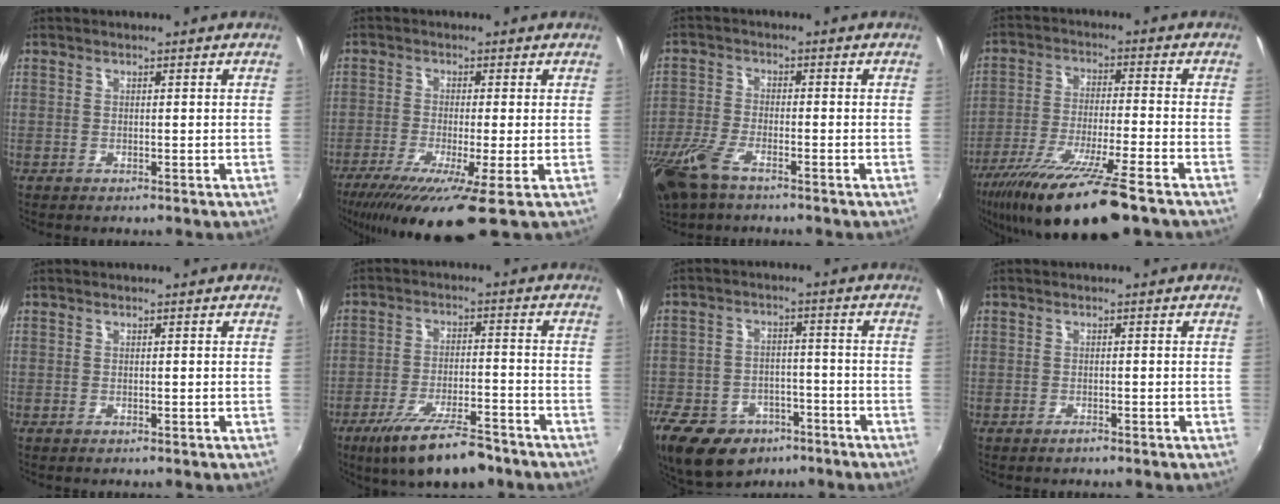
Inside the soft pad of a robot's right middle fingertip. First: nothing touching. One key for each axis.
{"total": 11.5, "fx": -6.3, "fy": 0.7, "fz": 9.6, "tx": -0.200, "ty": -0.048, "tz": -0.112}
{"total": 10.3, "fx": -6.8, "fy": 4.0, "fz": 6.7, "tx": -0.169, "ty": -0.026, "tz": -0.140}
{"total": 18.5, "fx": -13.2, "fy": 1.6, "fz": 12.8, "tx": -0.245, "ty": -0.048, "tz": -0.225}
{"total": 0.0}
{"total": 12.7, "fx": -9.3, "fy": 3.3, "fz": 8.0, "tx": -0.163, "ty": -0.024, "tz": -0.153}
{"total": 19.1, "fx": -11.3, "fy": 12.6, "fz": 8.8, "tx": -0.227, "ty": -0.007, "tz": -0.168}
{"total": 0.8, "fx": -0.7, "fy": 0.2, "fz": 0.3, "tx": -0.005, "ty": 0.000, "tz": -0.014}